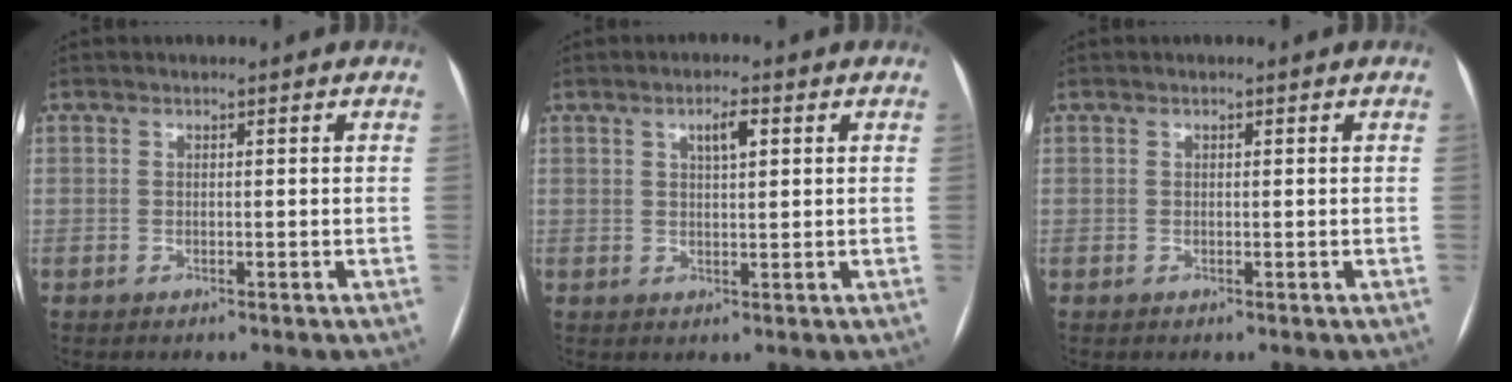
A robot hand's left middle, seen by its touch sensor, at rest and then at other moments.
{"total": 3.2, "force": [1.3, 0.8, 2.8], "torque": [-0.048, 0.003, 0.022]}
{"total": 0.0}